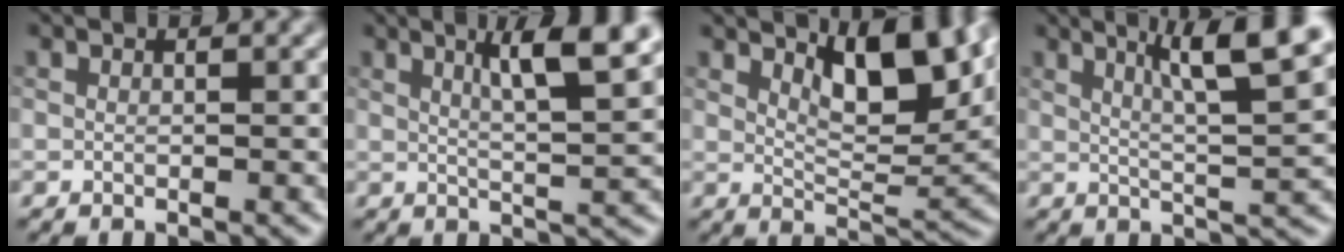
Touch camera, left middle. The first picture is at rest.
{"total": 6.2, "force": [2.8, 1.1, 5.5], "torque": [-0.077, 0.005, 0.045]}
{"total": 7.6, "force": [3.7, 2.8, 6.0], "torque": [-0.092, -0.005, 0.063]}
{"total": 8.0, "force": [3.6, 1.5, 7.0], "torque": [-0.091, 0.011, 0.057]}